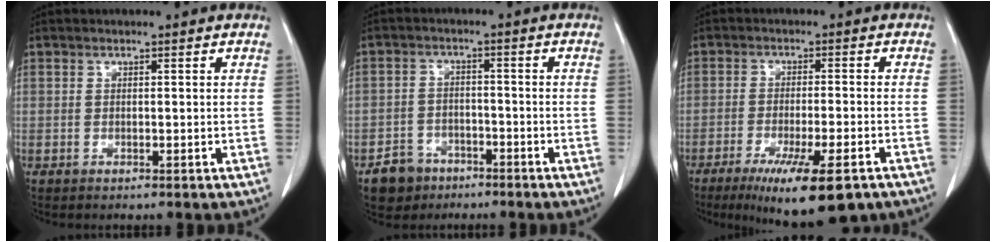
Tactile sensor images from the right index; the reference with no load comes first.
{"total": 5.3, "force": [-3.4, 4.0, 0.6], "torque": [-0.007, 0.011, -0.052]}
{"total": 13.6, "force": [-9.0, 2.0, 10.0], "torque": [-0.136, -0.028, -0.132]}